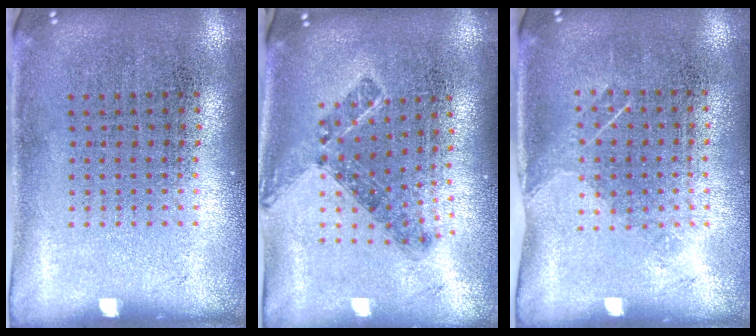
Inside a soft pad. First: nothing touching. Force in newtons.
{"total": 0.8, "press": 0.7, "slide": 0.3}
{"total": 1.2, "press": 0.9, "slide": 0.7}